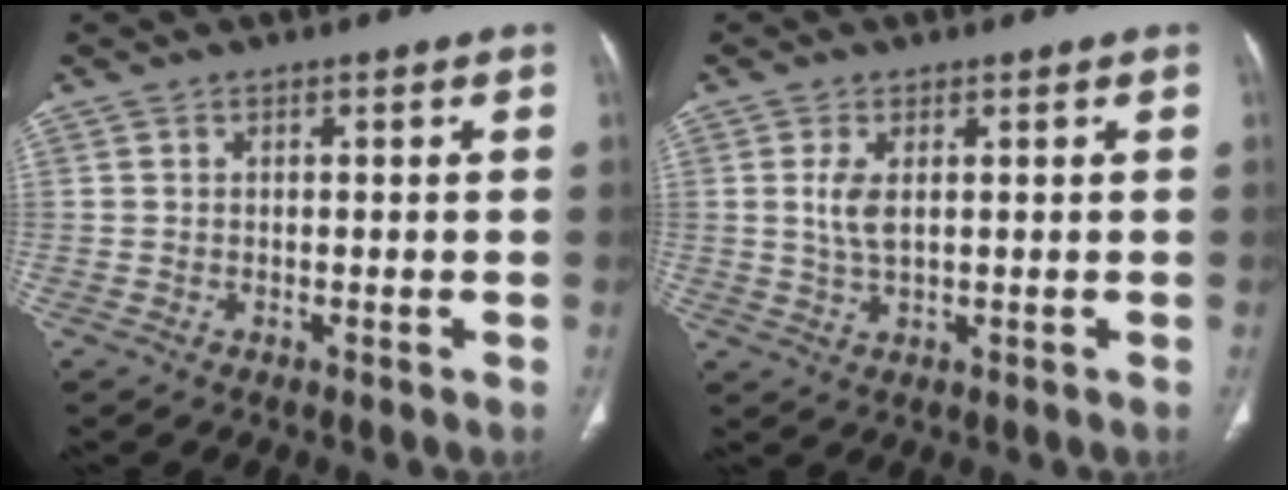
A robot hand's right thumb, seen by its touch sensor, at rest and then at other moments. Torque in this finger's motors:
{"motor_torque": [1.01, 0.71, 0.62, -0.91, 0.32]}